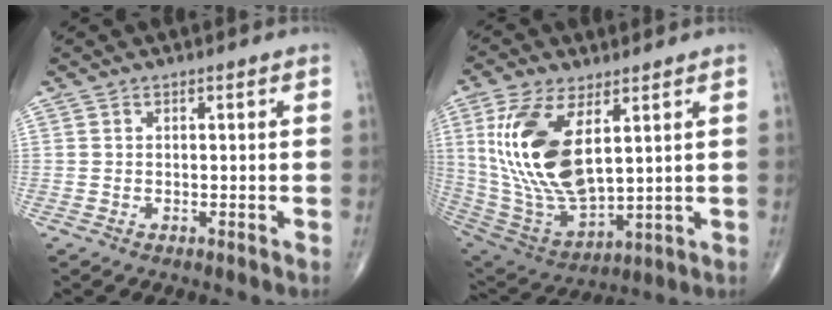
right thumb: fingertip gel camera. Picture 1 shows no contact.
{"total": 19.5, "force": [5.5, 9.2, 16.2], "torque": [-0.322, -0.028, 0.120]}